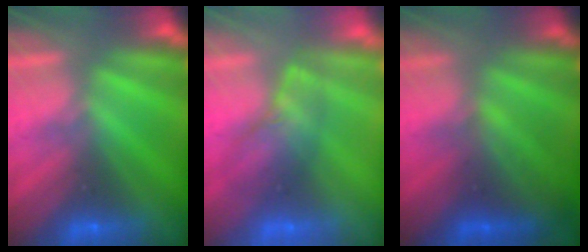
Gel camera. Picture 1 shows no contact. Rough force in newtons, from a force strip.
{"total": 2.5}
{"total": 2.3}